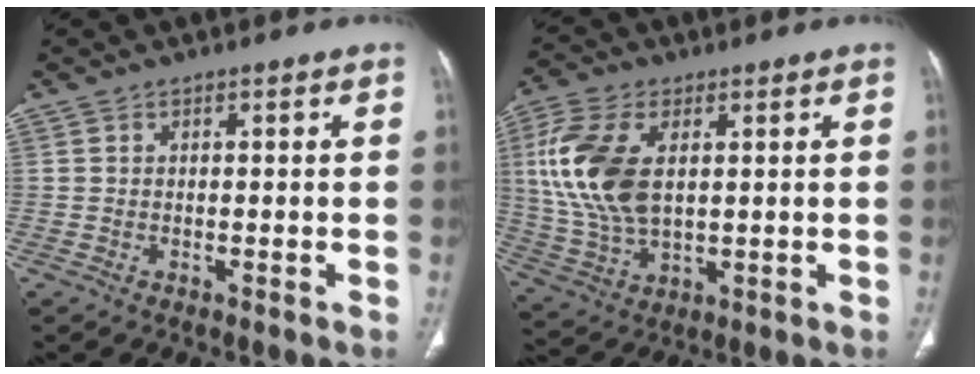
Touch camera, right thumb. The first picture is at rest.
{"total": 15.5, "force": [3.1, 8.7, 12.5], "torque": [-0.275, -0.005, 0.065]}